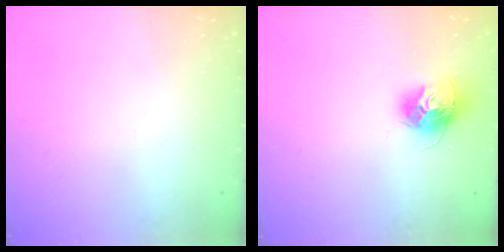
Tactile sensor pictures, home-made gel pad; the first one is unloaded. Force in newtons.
{"total": 12.2, "press": 12.1, "slide": 1.1}